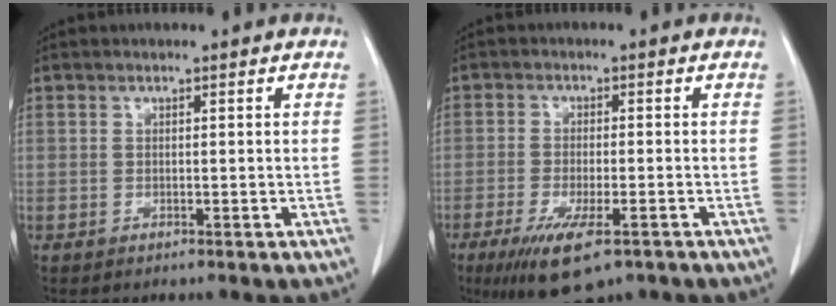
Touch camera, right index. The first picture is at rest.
{"total": 9.6, "force": [-5.8, 2.5, 7.2], "torque": [-0.127, -0.022, -0.091]}